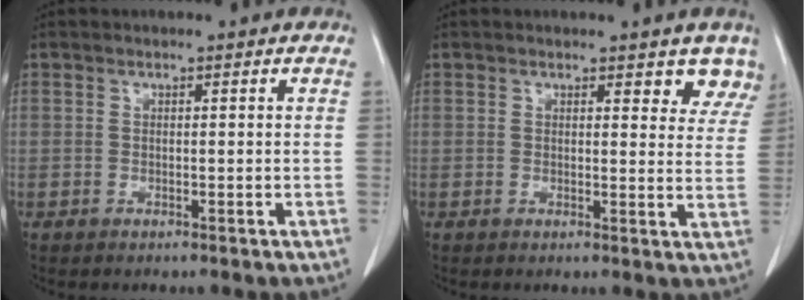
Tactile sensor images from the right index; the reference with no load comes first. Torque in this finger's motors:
{"motor_torque": [0.09, 0.16, 0.02, 0.00]}